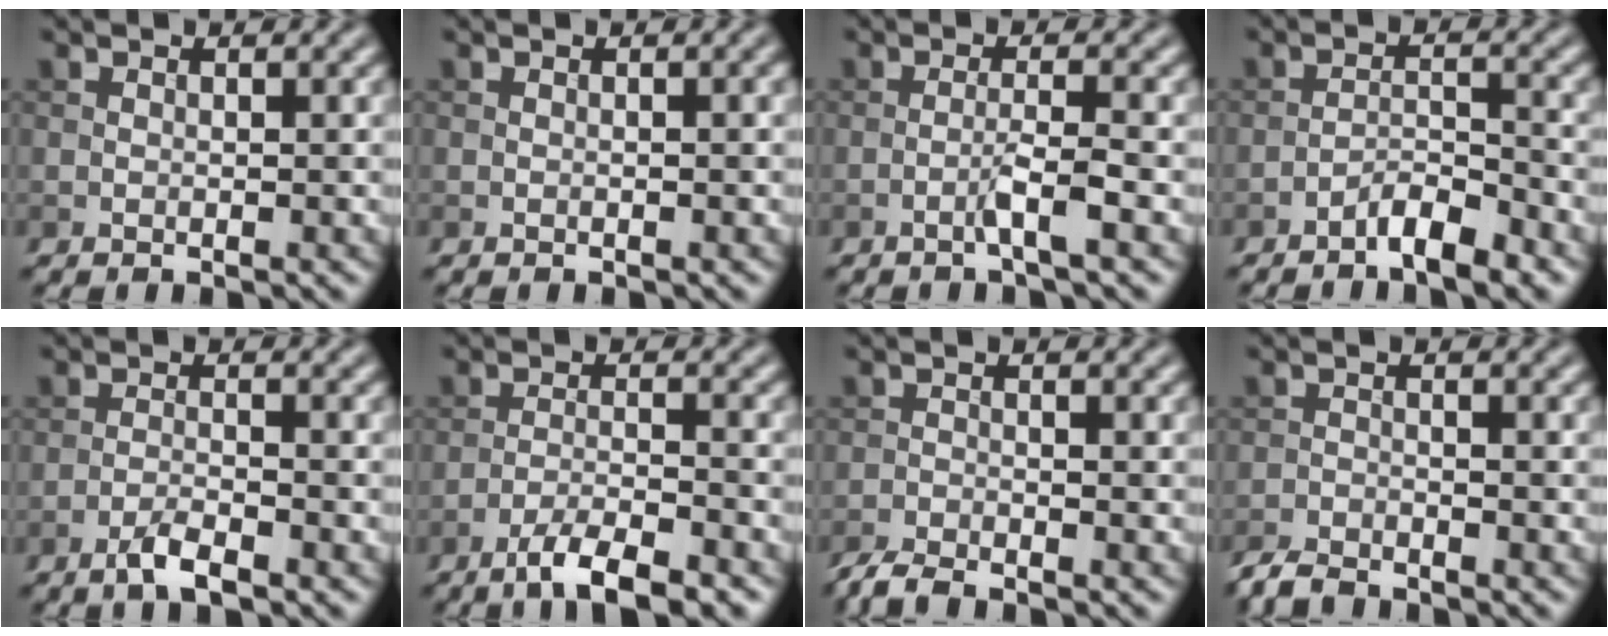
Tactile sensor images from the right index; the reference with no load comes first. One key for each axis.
{"total": 0.8, "fx": -0.1, "fy": 0.1, "fz": 0.8, "tx": -0.010, "ty": 0.000, "tz": -0.001}
{"total": 2.2, "fx": -1.1, "fy": -0.1, "fz": 1.9, "tx": -0.037, "ty": 0.009, "tz": -0.027}
{"total": 3.2, "fx": -2.4, "fy": 0.6, "fz": 1.9, "tx": -0.033, "ty": 0.010, "tz": -0.047}
{"total": 2.5, "fx": -1.7, "fy": 0.5, "fz": 1.8, "tx": -0.035, "ty": 0.002, "tz": -0.036}
{"total": 4.8, "fx": -3.5, "fy": 0.8, "fz": 3.1, "tx": -0.056, "ty": 0.002, "tz": -0.065}
{"total": 2.5, "fx": -2.3, "fy": 0.3, "fz": 1.0, "tx": -0.023, "ty": -0.008, "tz": -0.052}
{"total": 2.4, "fx": -2.2, "fy": 0.4, "fz": 0.6, "tx": -0.013, "ty": -0.005, "tz": -0.051}